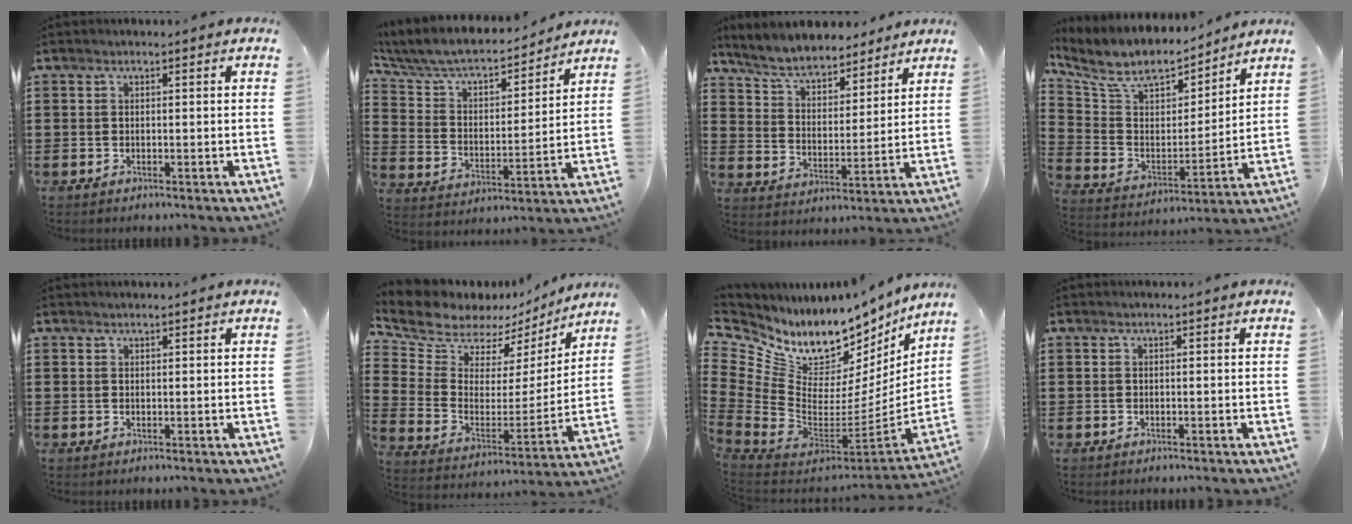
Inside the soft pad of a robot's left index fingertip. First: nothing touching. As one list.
[{"total": 6.4, "force": [5.7, 1.6, 2.4], "torque": [-0.074, -0.040, 0.092]}, {"total": 6.1, "force": [5.8, 1.2, 1.5], "torque": [-0.058, -0.034, 0.100]}, {"total": 9.0, "force": [7.4, 3.6, 3.7], "torque": [-0.111, -0.041, 0.129]}, {"total": 0.6, "force": [0.6, 0.0, 0.0], "torque": [-0.002, 0.000, 0.012]}, {"total": 8.9, "force": [8.1, 3.5, 1.1], "torque": [-0.077, -0.056, 0.145]}, {"total": 8.9, "force": [7.1, 4.6, 2.5], "torque": [-0.081, -0.088, 0.124]}, {"total": 0.0}]